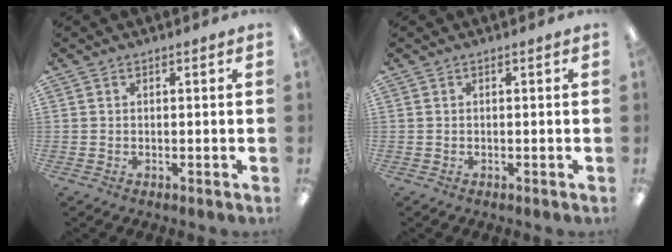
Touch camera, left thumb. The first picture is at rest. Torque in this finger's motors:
{"motor_torque": [-0.05, -0.01, 0.15, -0.07, 0.00]}